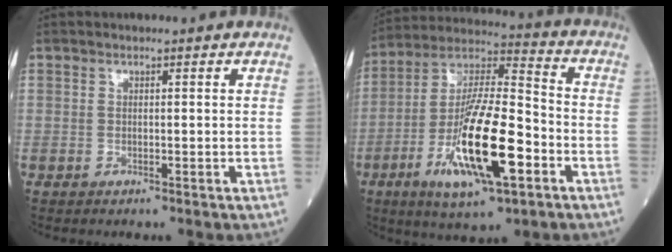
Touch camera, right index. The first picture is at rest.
{"total": 18.2, "force": [-6.2, 3.8, 16.7], "torque": [-0.328, -0.011, -0.104]}